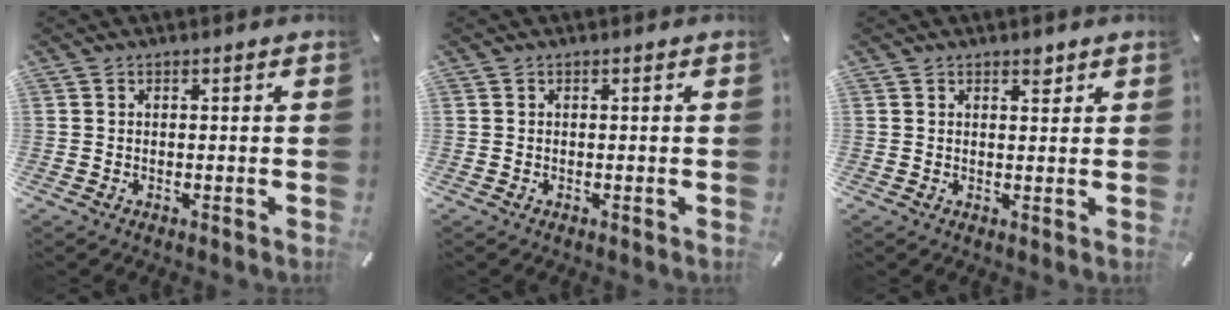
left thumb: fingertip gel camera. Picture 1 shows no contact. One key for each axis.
{"total": 0.0}
{"total": 2.1, "fx": 1.5, "fy": 1.1, "fz": 1.0, "tx": -0.004, "ty": -0.007, "tz": 0.024}